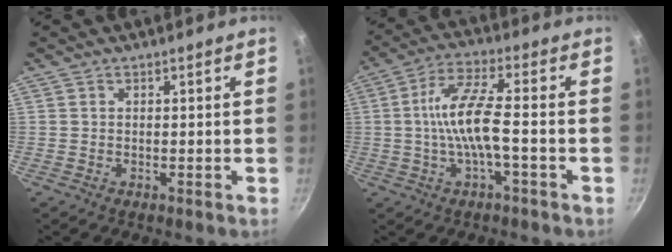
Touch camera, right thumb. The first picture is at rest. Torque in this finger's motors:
{"motor_torque": [1.73, 3.28, 1.09, 0.00, 0.15]}